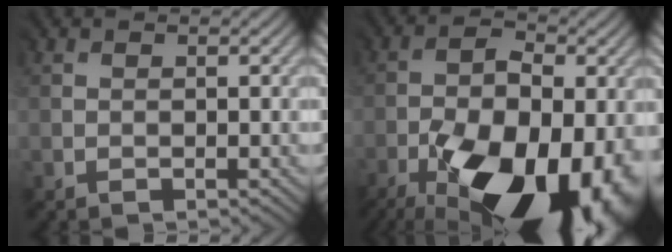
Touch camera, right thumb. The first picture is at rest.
{"total": 19.1, "force": [-8.7, 9.8, 14.0], "torque": [-0.220, -0.026, -0.129]}